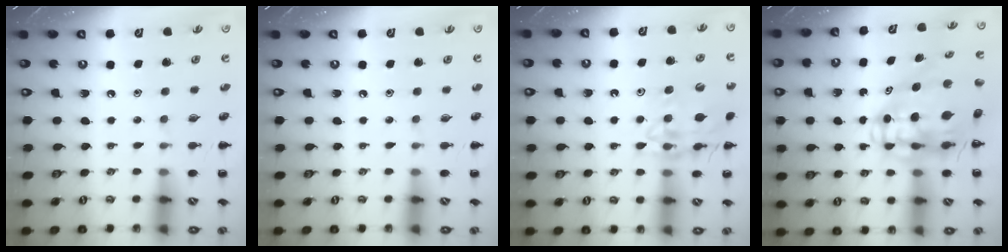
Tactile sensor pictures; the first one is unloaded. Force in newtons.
{"total": 0.0}
{"total": 15.5, "press": 15.4, "slide": 1.8}
{"total": 11.3, "press": 10.9, "slide": 2.8}